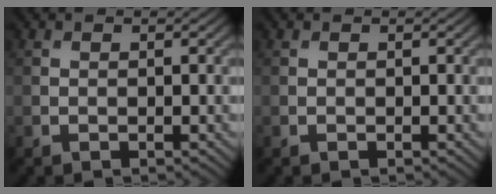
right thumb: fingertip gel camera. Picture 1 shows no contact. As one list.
[{"total": 0.0}]